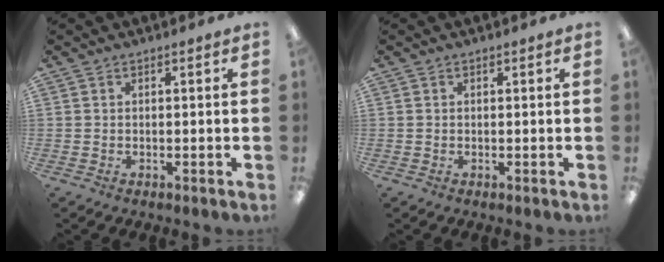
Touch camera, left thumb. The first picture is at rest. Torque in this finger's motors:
{"motor_torque": [-0.33, -0.28, -0.17, 0.10, 0.00]}